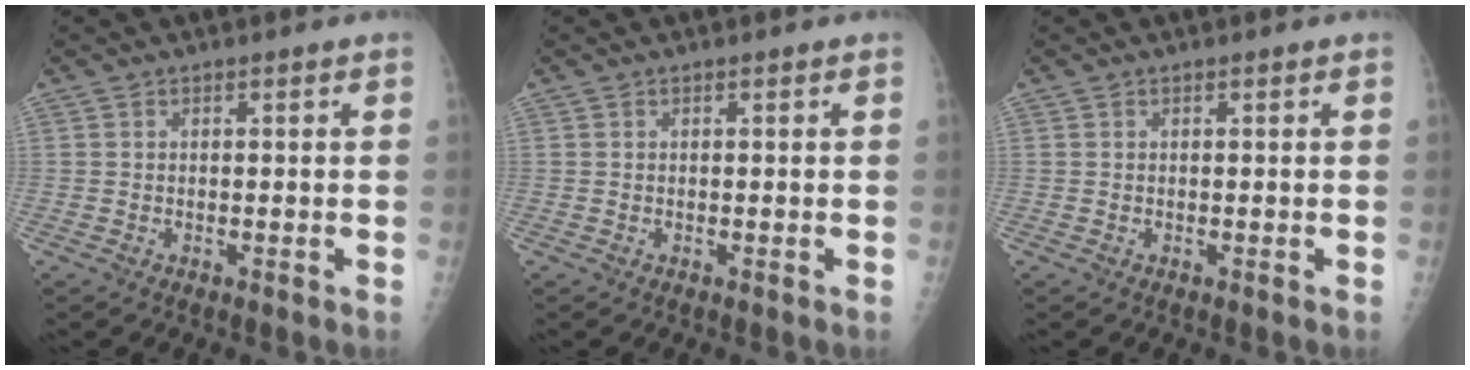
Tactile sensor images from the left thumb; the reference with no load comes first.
{"total": 0.0}
{"total": 0.0}